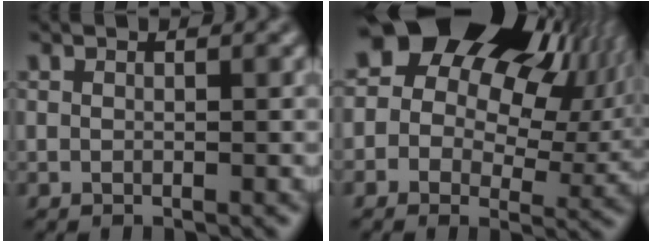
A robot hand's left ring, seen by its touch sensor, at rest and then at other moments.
{"total": 18.7, "force": [7.8, 12.8, 11.3], "torque": [-0.175, 0.054, 0.131]}